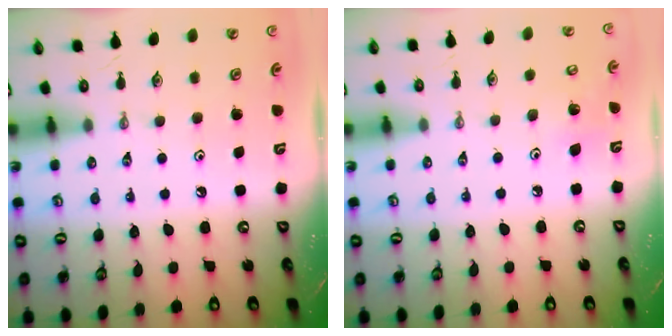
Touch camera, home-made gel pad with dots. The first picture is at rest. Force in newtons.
{"total": 5.7, "press": 5.7, "slide": 0.4}